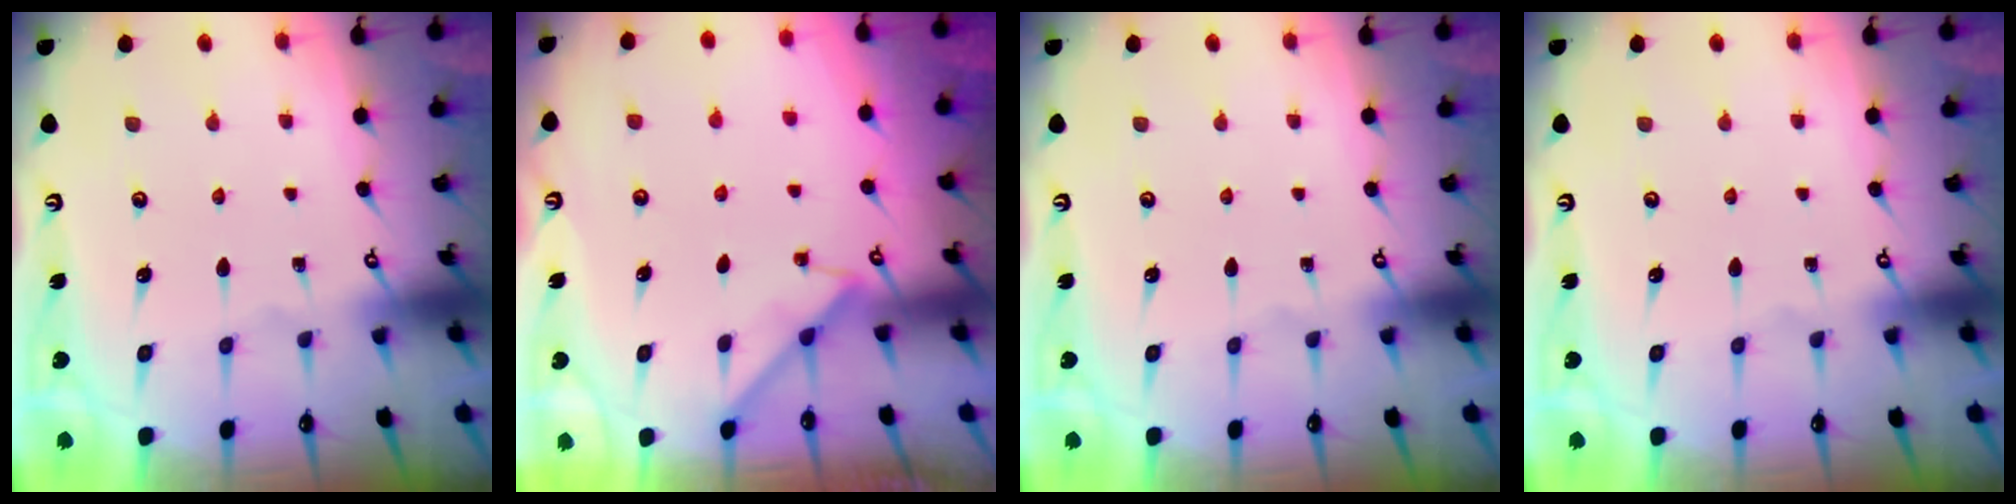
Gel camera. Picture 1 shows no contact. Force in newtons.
{"total": 2.9, "press": 2.8, "slide": 0.4}
{"total": 0.0}
{"total": 0.0}